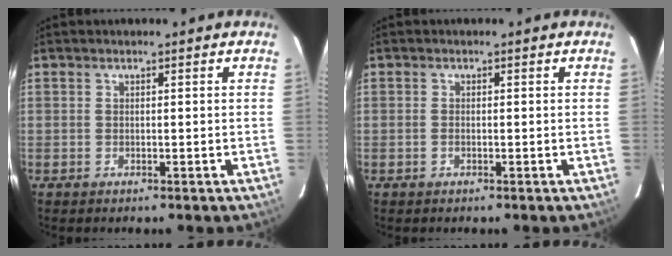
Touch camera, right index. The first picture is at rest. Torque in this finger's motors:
{"motor_torque": [-0.12, -0.09, 0.00, 0.00]}